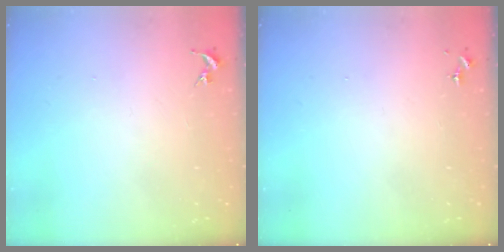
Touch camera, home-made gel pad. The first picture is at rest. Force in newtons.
{"total": 0.0}